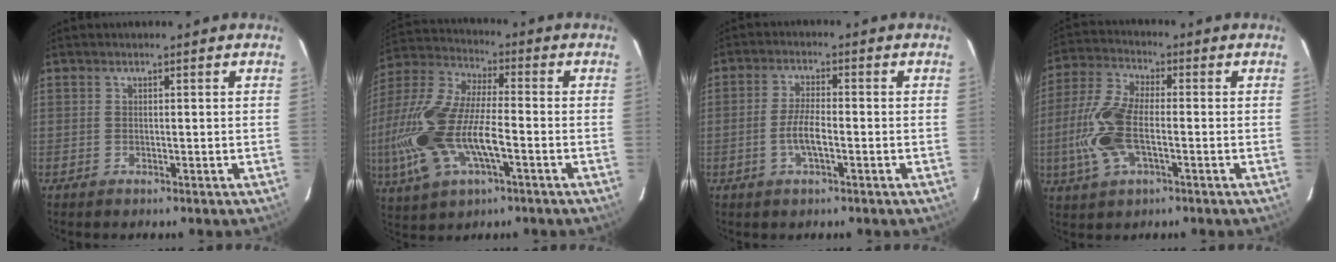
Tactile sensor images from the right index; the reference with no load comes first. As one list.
[{"total": 20.5, "force": [-5.3, 8.6, 17.9], "torque": [-0.389, -0.015, -0.100]}, {"total": 4.8, "force": [-1.6, 1.3, 4.3], "torque": [-0.090, 0.002, -0.030]}, {"total": 12.5, "force": [-2.5, 5.7, 10.8], "torque": [-0.246, 0.006, -0.054]}]